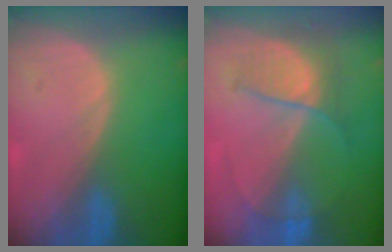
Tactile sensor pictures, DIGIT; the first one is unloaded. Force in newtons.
{"total": 5.8, "press": 5.7, "slide": 1.4}